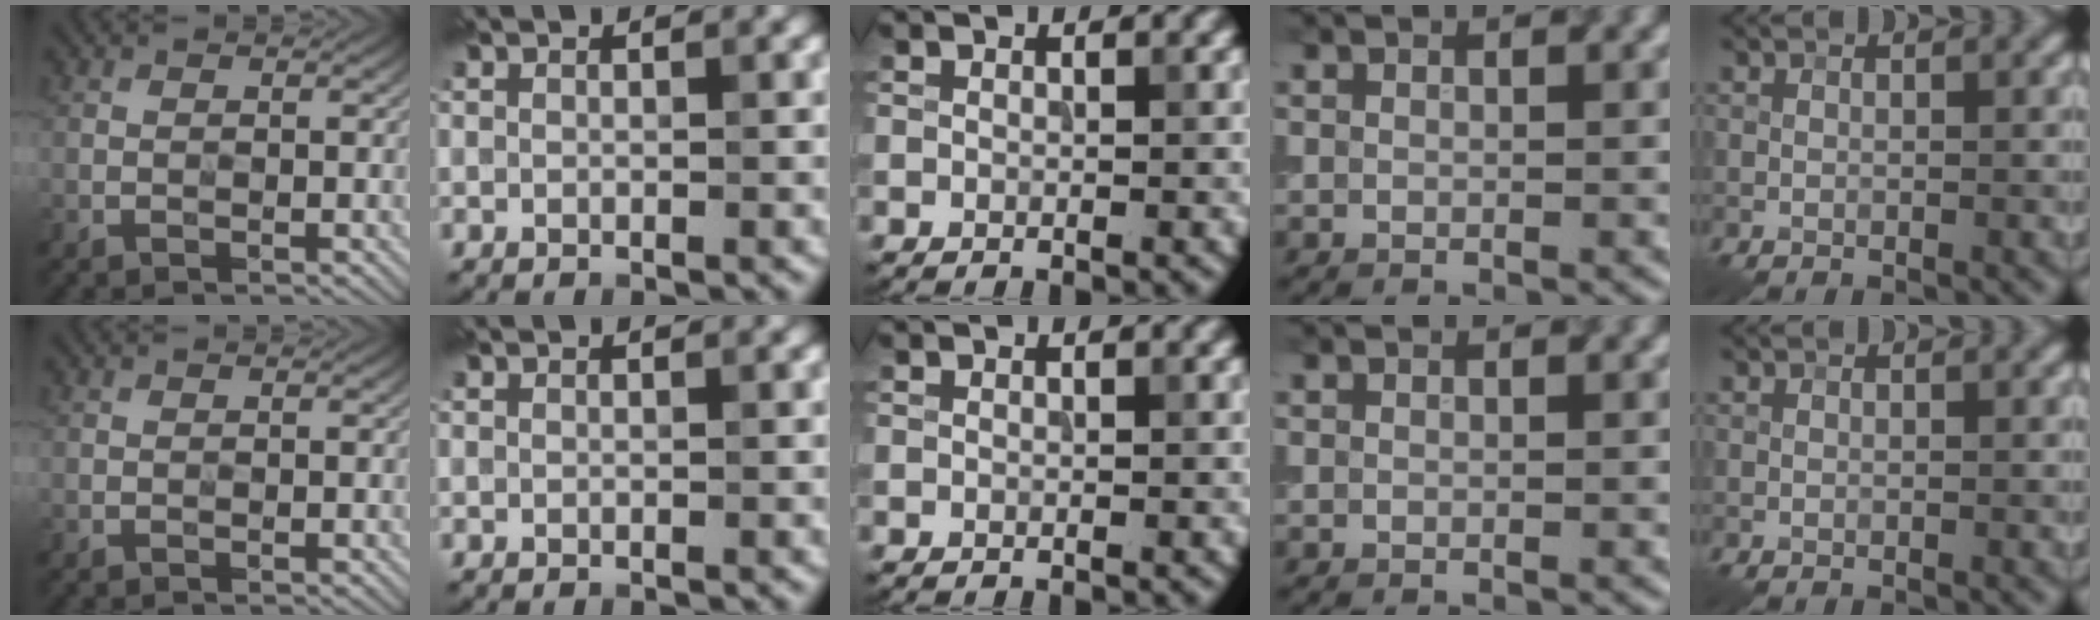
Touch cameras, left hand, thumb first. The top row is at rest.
{}